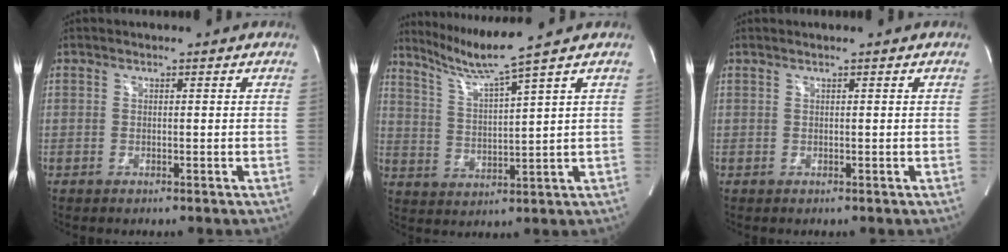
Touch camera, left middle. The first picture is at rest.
{"total": 8.1, "force": [6.5, -3.0, 3.7], "torque": [-0.077, -0.017, 0.128]}
{"total": 0.6, "force": [0.5, -0.2, 0.4], "torque": [-0.015, 0.009, 0.016]}